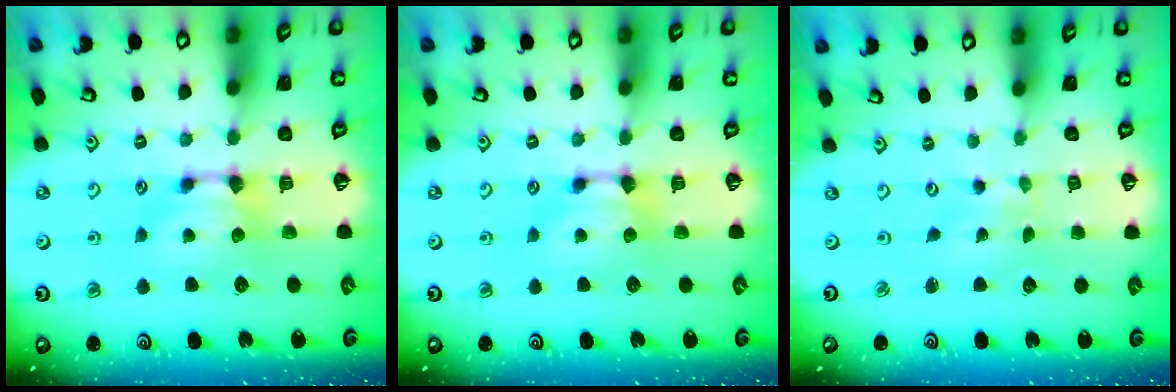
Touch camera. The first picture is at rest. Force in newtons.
{"total": 0.0}
{"total": 4.3, "press": 4.3, "slide": 0.2}